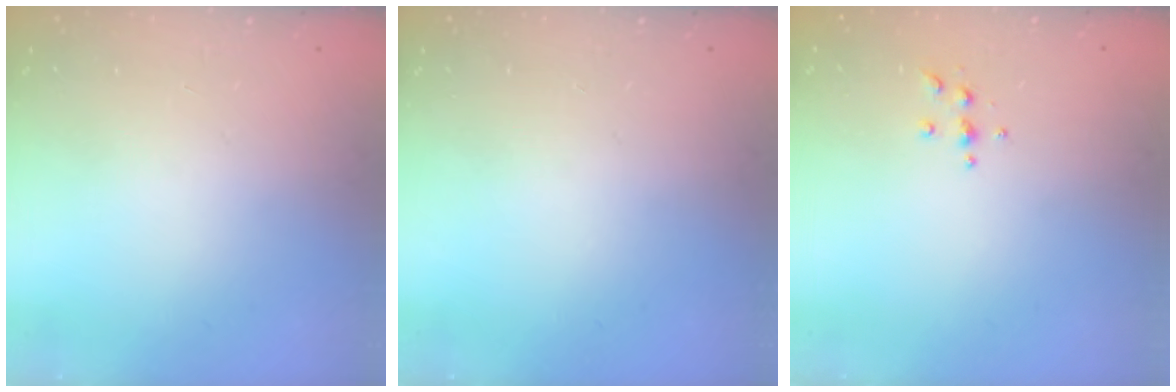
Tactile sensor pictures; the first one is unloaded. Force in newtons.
{"total": 0.0}
{"total": 5.3, "press": 5.3, "slide": 0.5}